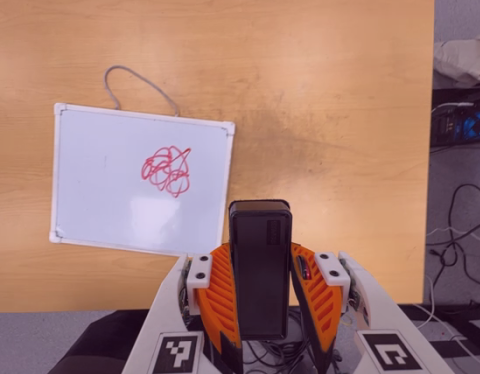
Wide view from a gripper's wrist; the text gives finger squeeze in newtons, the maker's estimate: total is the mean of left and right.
{"total": 4.1, "left": 2.8, "right": 5.4}